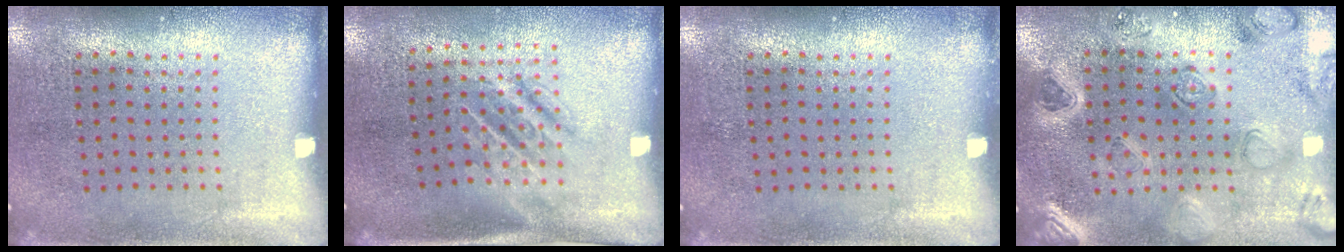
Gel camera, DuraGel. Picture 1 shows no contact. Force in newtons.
{"total": 1.6, "press": 1.3, "slide": 1.0}
{"total": 0.0}
{"total": 2.3, "press": 2.3, "slide": 0.1}